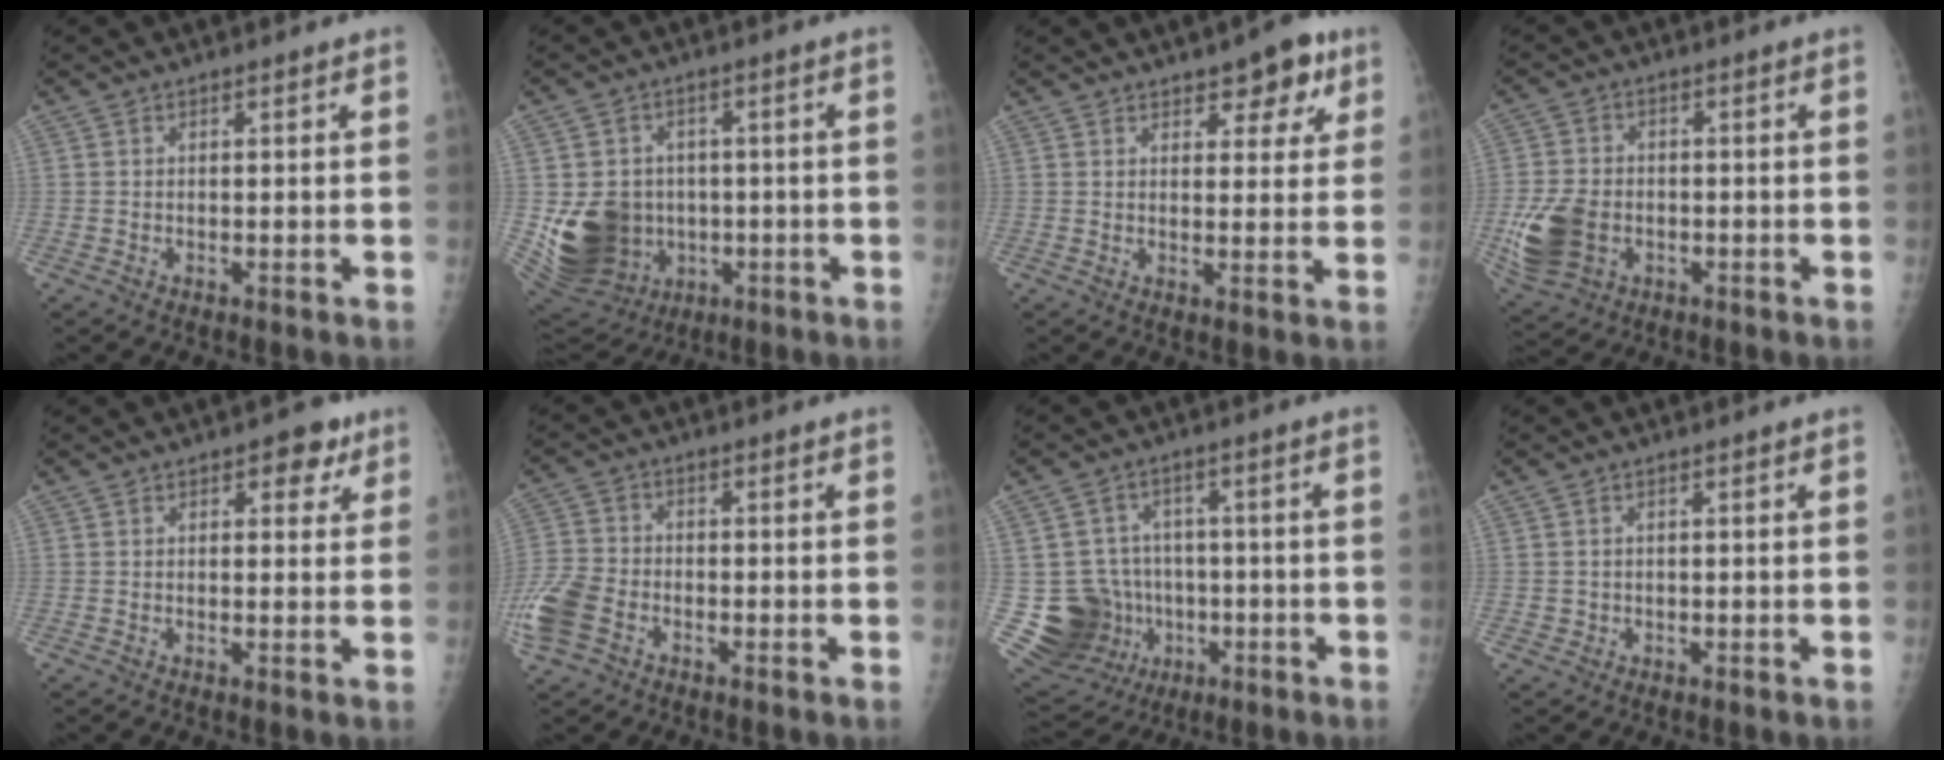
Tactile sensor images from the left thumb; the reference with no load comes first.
{"total": 16.0, "force": [-1.8, 13.8, 7.9], "torque": [-0.138, 0.004, -0.003]}
{"total": 7.0, "force": [4.0, 3.4, 4.5], "torque": [-0.024, -0.014, 0.047]}
{"total": 10.2, "force": [-2.5, 7.5, 6.3], "torque": [-0.129, 0.008, -0.042]}
{"total": 4.2, "force": [2.0, 2.5, 2.6], "torque": [-0.003, -0.003, 0.017]}
{"total": 9.4, "force": [-4.2, 6.5, 5.3], "torque": [-0.124, 0.013, -0.087]}
{"total": 14.3, "force": [-2.4, 13.4, 4.4], "torque": [-0.067, 0.031, -0.021]}
{"total": 1.2, "force": [-0.3, 1.1, -0.1], "torque": [0.009, 0.006, -0.005]}